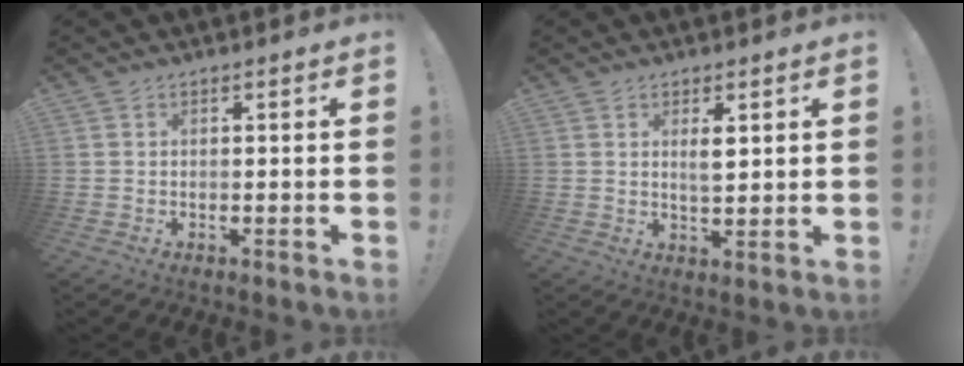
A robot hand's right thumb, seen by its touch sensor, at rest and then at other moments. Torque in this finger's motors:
{"motor_torque": [0.17, 0.49, 0.08, -0.02, 0.20]}